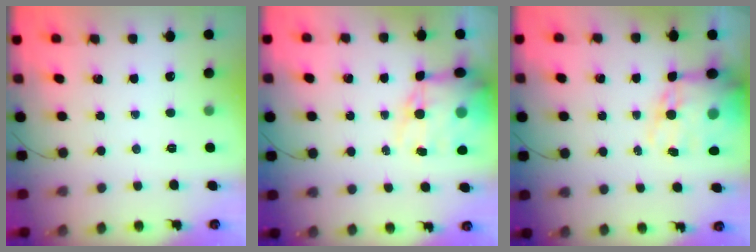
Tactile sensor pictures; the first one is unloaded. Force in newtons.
{"total": 14.0, "press": 13.6, "slide": 3.3}
{"total": 15.5, "press": 15.1, "slide": 3.6}